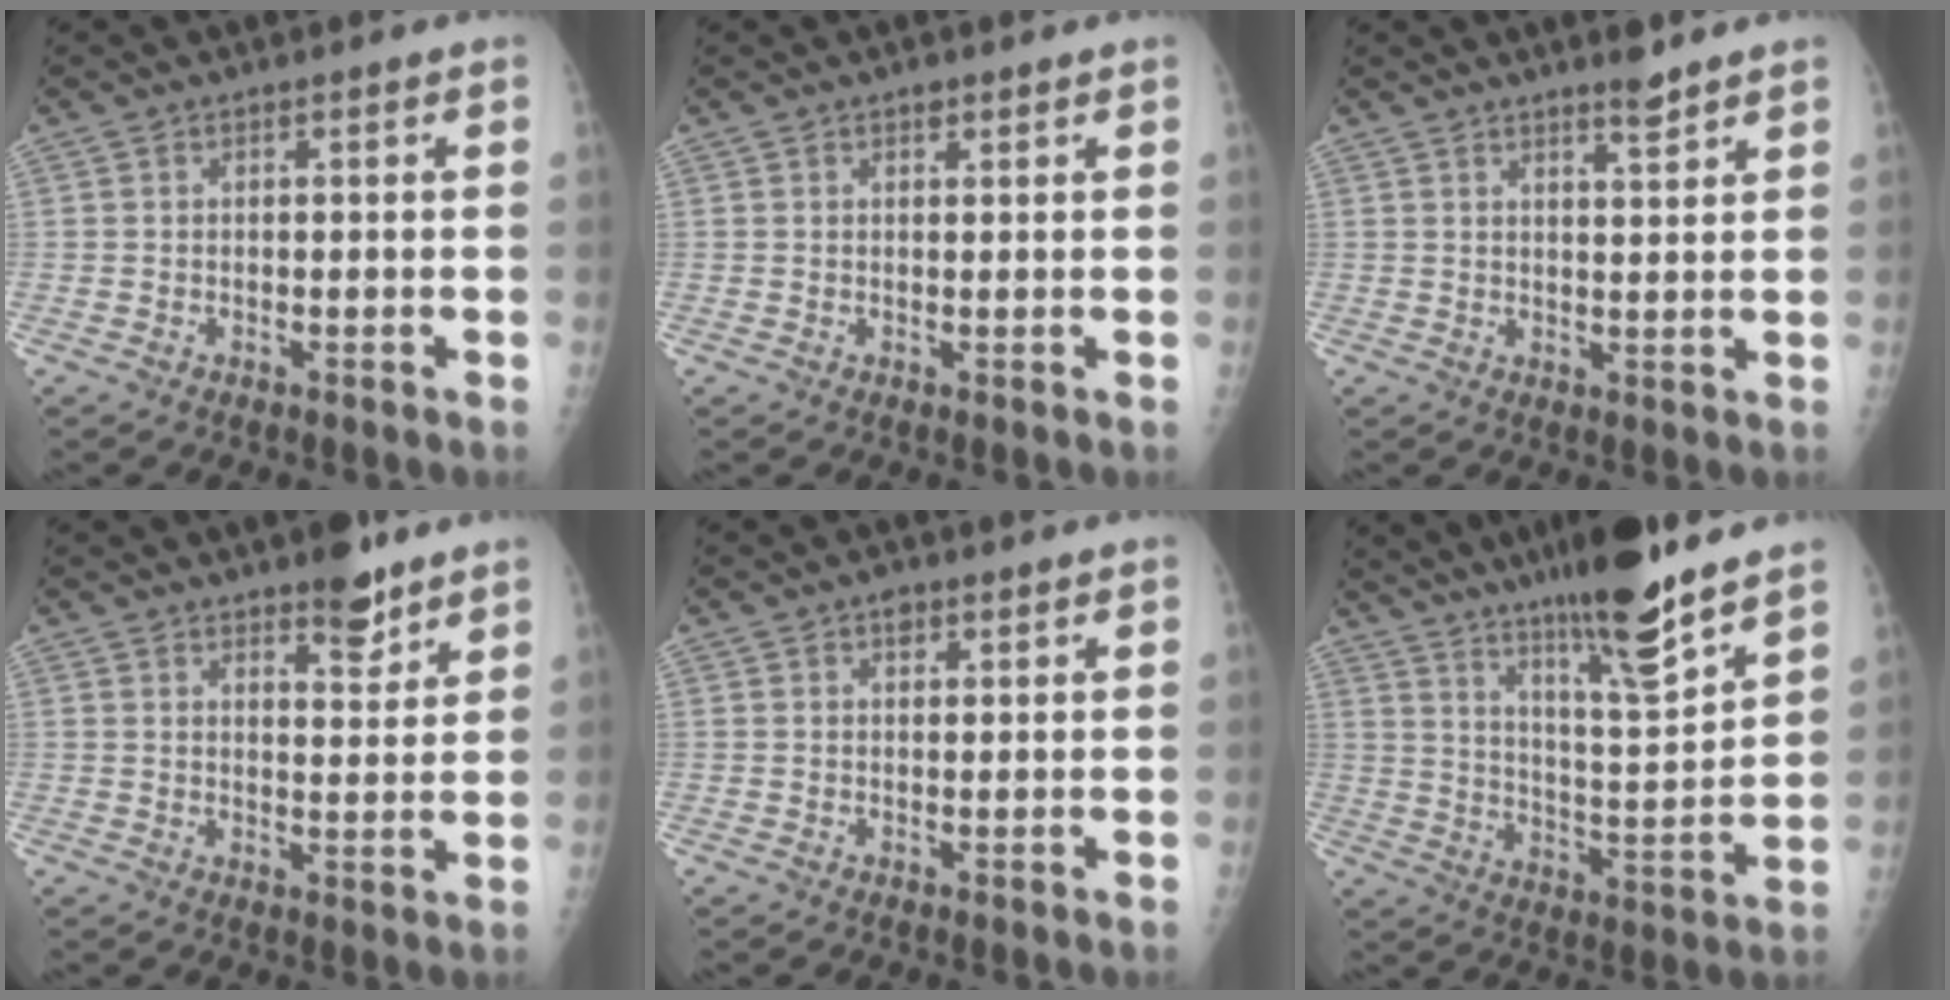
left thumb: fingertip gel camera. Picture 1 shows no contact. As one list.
[{"total": 1.1, "force": [0.8, 0.5, 0.6], "torque": [-0.002, -0.003, 0.009]}, {"total": 3.4, "force": [2.8, 0.3, 1.9], "torque": [-0.022, -0.024, 0.044]}, {"total": 6.4, "force": [4.6, 2.4, 3.7], "torque": [-0.028, -0.030, 0.064]}, {"total": 1.9, "force": [1.1, 1.1, 1.0], "torque": [-0.003, -0.003, 0.014]}, {"total": 17.0, "force": [12.7, 1.6, 11.2], "torque": [-0.163, -0.076, 0.211]}]